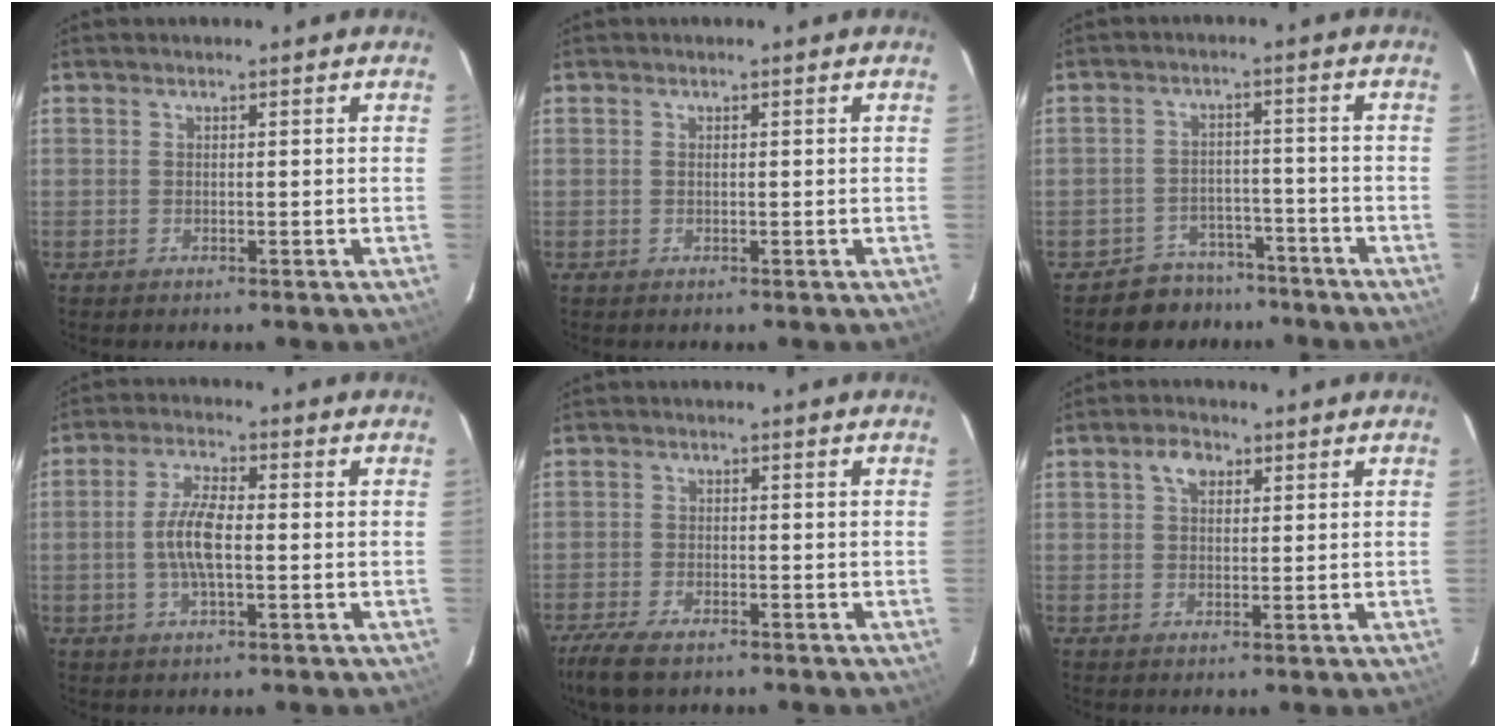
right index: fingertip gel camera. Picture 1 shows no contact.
{"total": 0.0}
{"total": 7.0, "force": [-5.7, 4.2, 0.1], "torque": [-0.010, 0.029, -0.079]}
{"total": 6.6, "force": [-0.9, 1.8, 6.2], "torque": [-0.128, 0.006, -0.020]}
{"total": 7.0, "force": [-5.3, 2.5, 3.8], "torque": [-0.109, -0.021, -0.100]}
{"total": 3.5, "force": [1.5, 2.4, 2.2], "torque": [-0.034, 0.012, 0.025]}